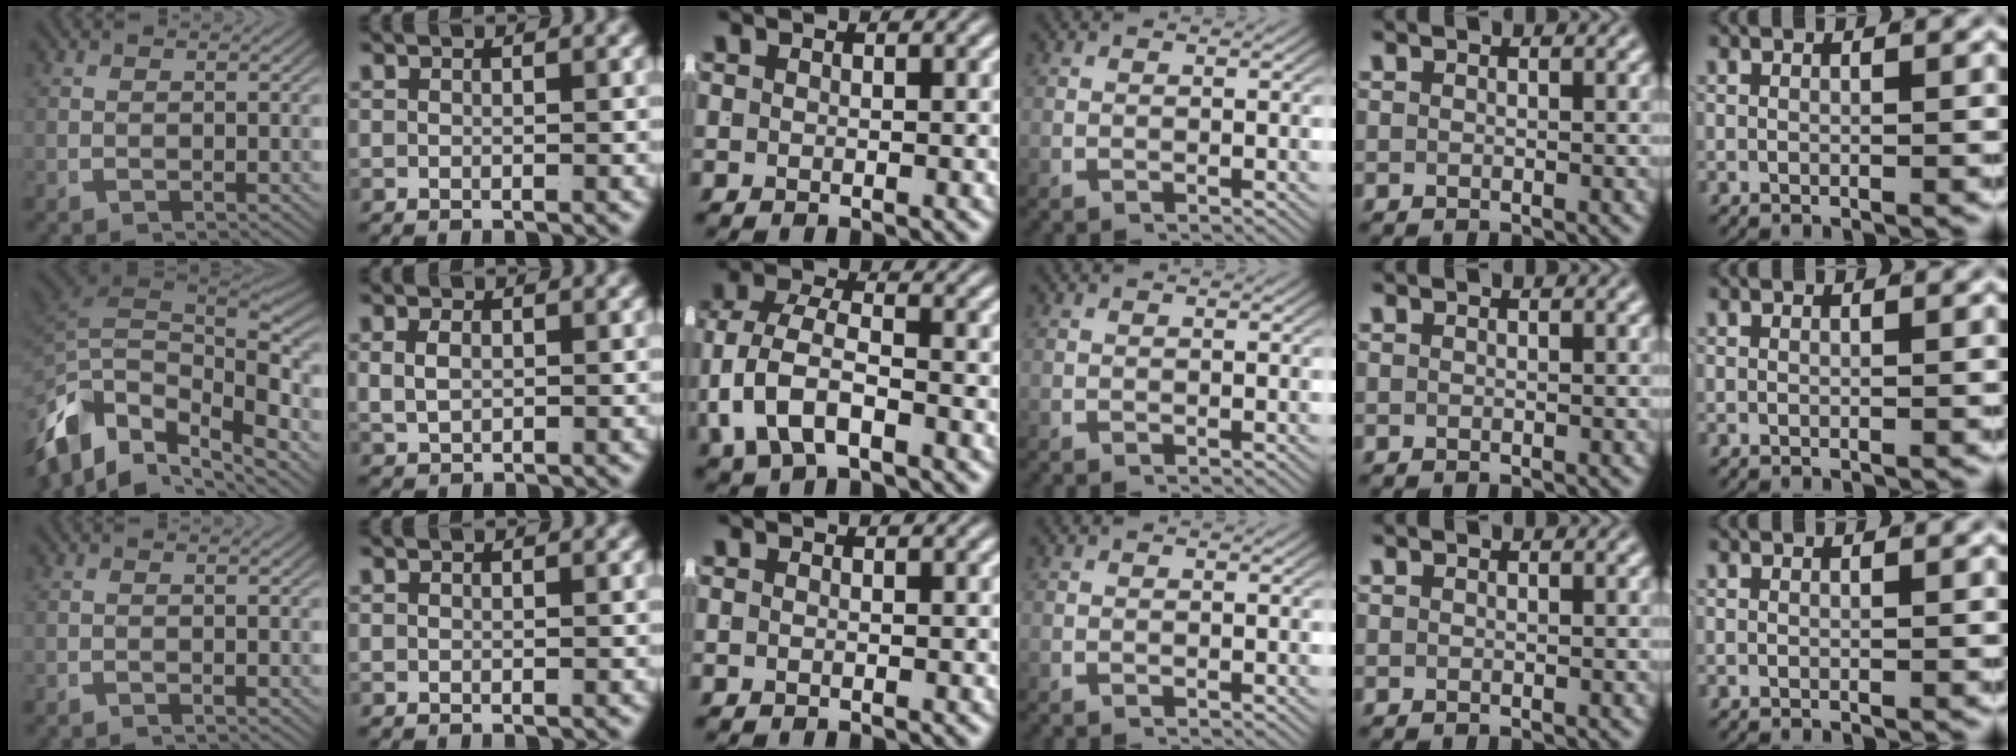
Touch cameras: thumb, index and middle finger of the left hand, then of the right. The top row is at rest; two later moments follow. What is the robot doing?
{"motion": "lift_and_place", "object": "jacket"}